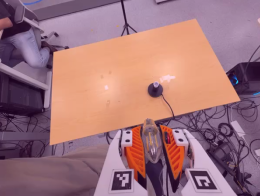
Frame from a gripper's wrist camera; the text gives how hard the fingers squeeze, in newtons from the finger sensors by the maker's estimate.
{"total": 21.5, "left": 23.6, "right": 19.3}